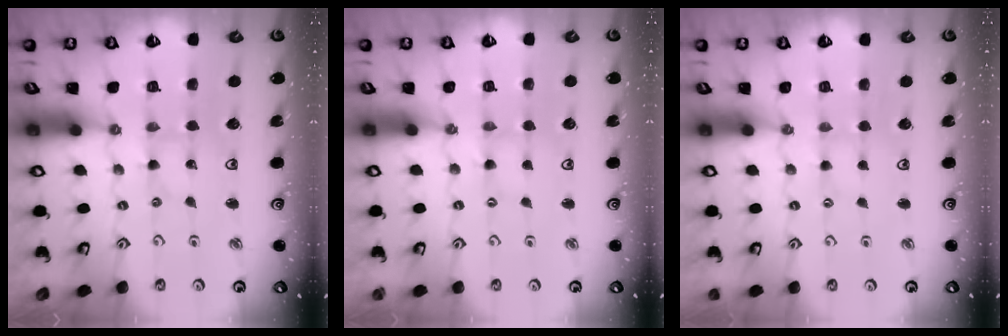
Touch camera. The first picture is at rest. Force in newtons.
{"total": 0.0}
{"total": 0.0}